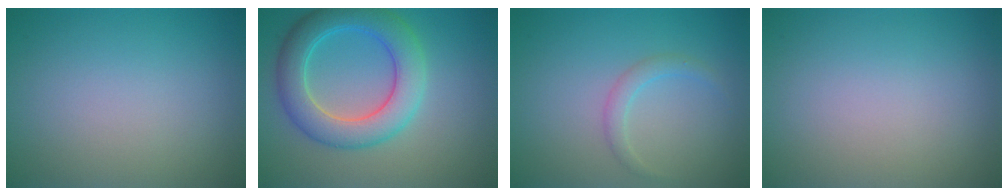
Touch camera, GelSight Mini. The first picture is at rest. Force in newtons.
{"total": 6.4, "press": 6.3, "slide": 0.4}
{"total": 1.4, "press": 1.4, "slide": 0.1}
{"total": 0.0}